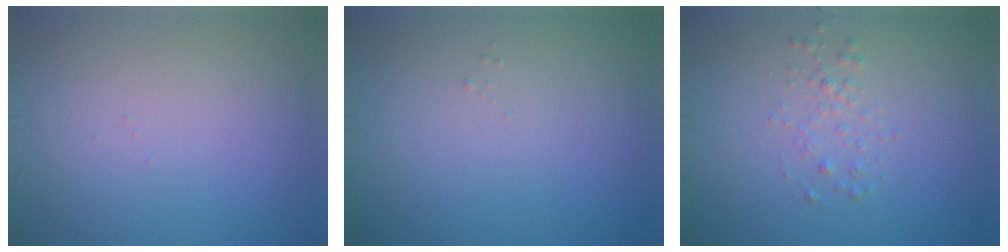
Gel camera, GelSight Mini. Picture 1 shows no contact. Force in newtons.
{"total": 0.0}
{"total": 1.2, "press": 1.2, "slide": 0.0}